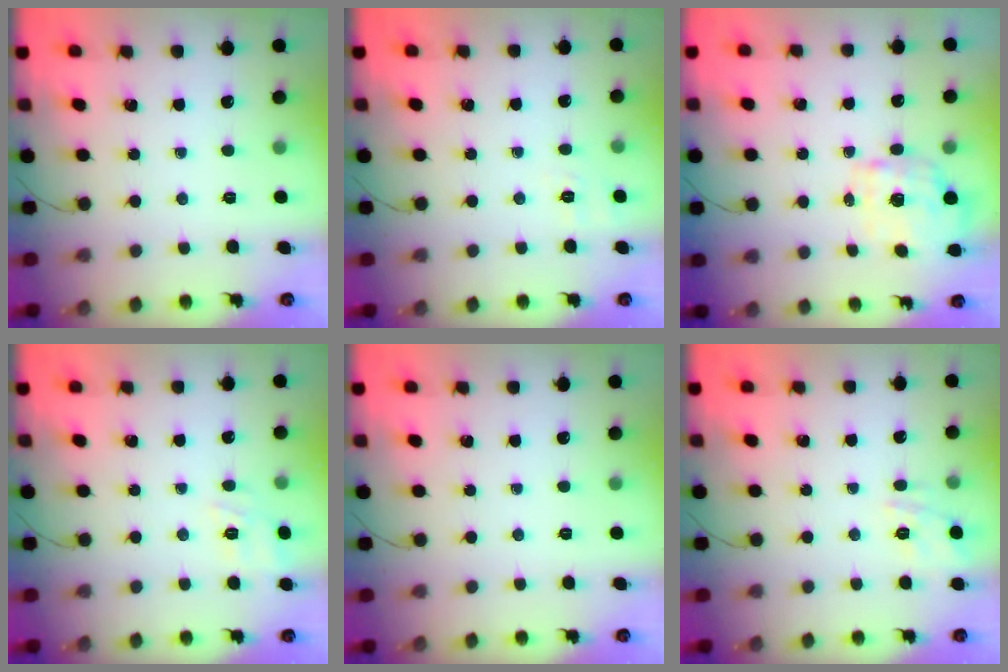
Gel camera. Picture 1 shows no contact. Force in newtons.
{"total": 2.0, "press": 0.8, "slide": 1.8}
{"total": 2.0, "press": 1.8, "slide": 1.0}
{"total": 10.6, "press": 10.5, "slide": 1.6}
{"total": 0.0}
{"total": 11.9, "press": 11.9, "slide": 0.9}